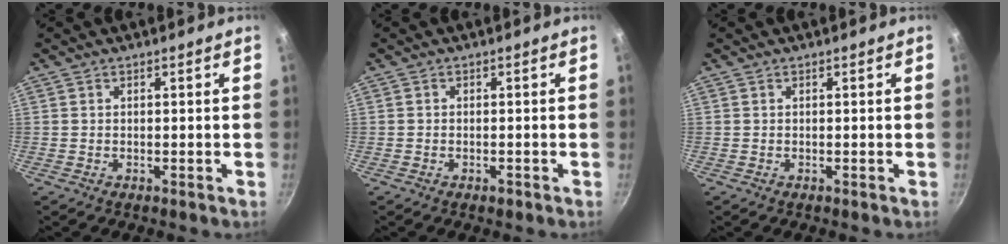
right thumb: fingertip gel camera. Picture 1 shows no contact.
{"total": 1.3, "force": [-0.8, 0.7, 0.7], "torque": [-0.014, 0.003, -0.012]}
{"total": 0.0}